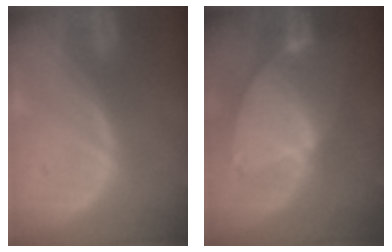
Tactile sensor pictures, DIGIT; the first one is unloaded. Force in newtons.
{"total": 8.6, "press": 7.5, "slide": 4.2}